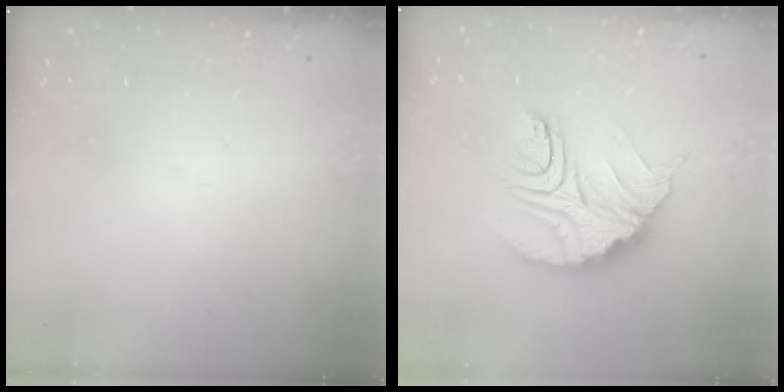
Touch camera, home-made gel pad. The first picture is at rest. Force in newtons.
{"total": 13.6, "press": 13.6, "slide": 1.0}